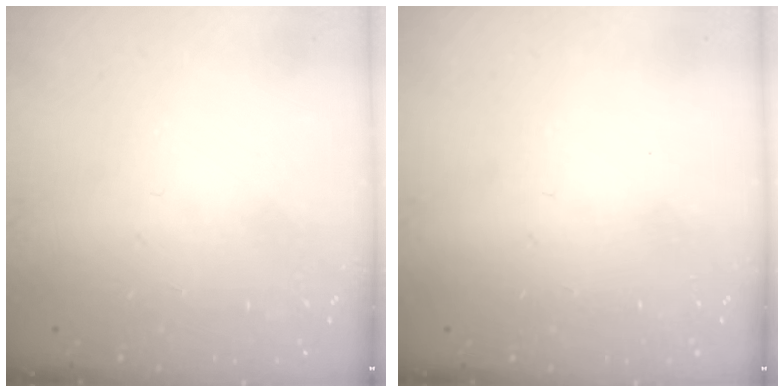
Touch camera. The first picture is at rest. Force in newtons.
{"total": 0.0}